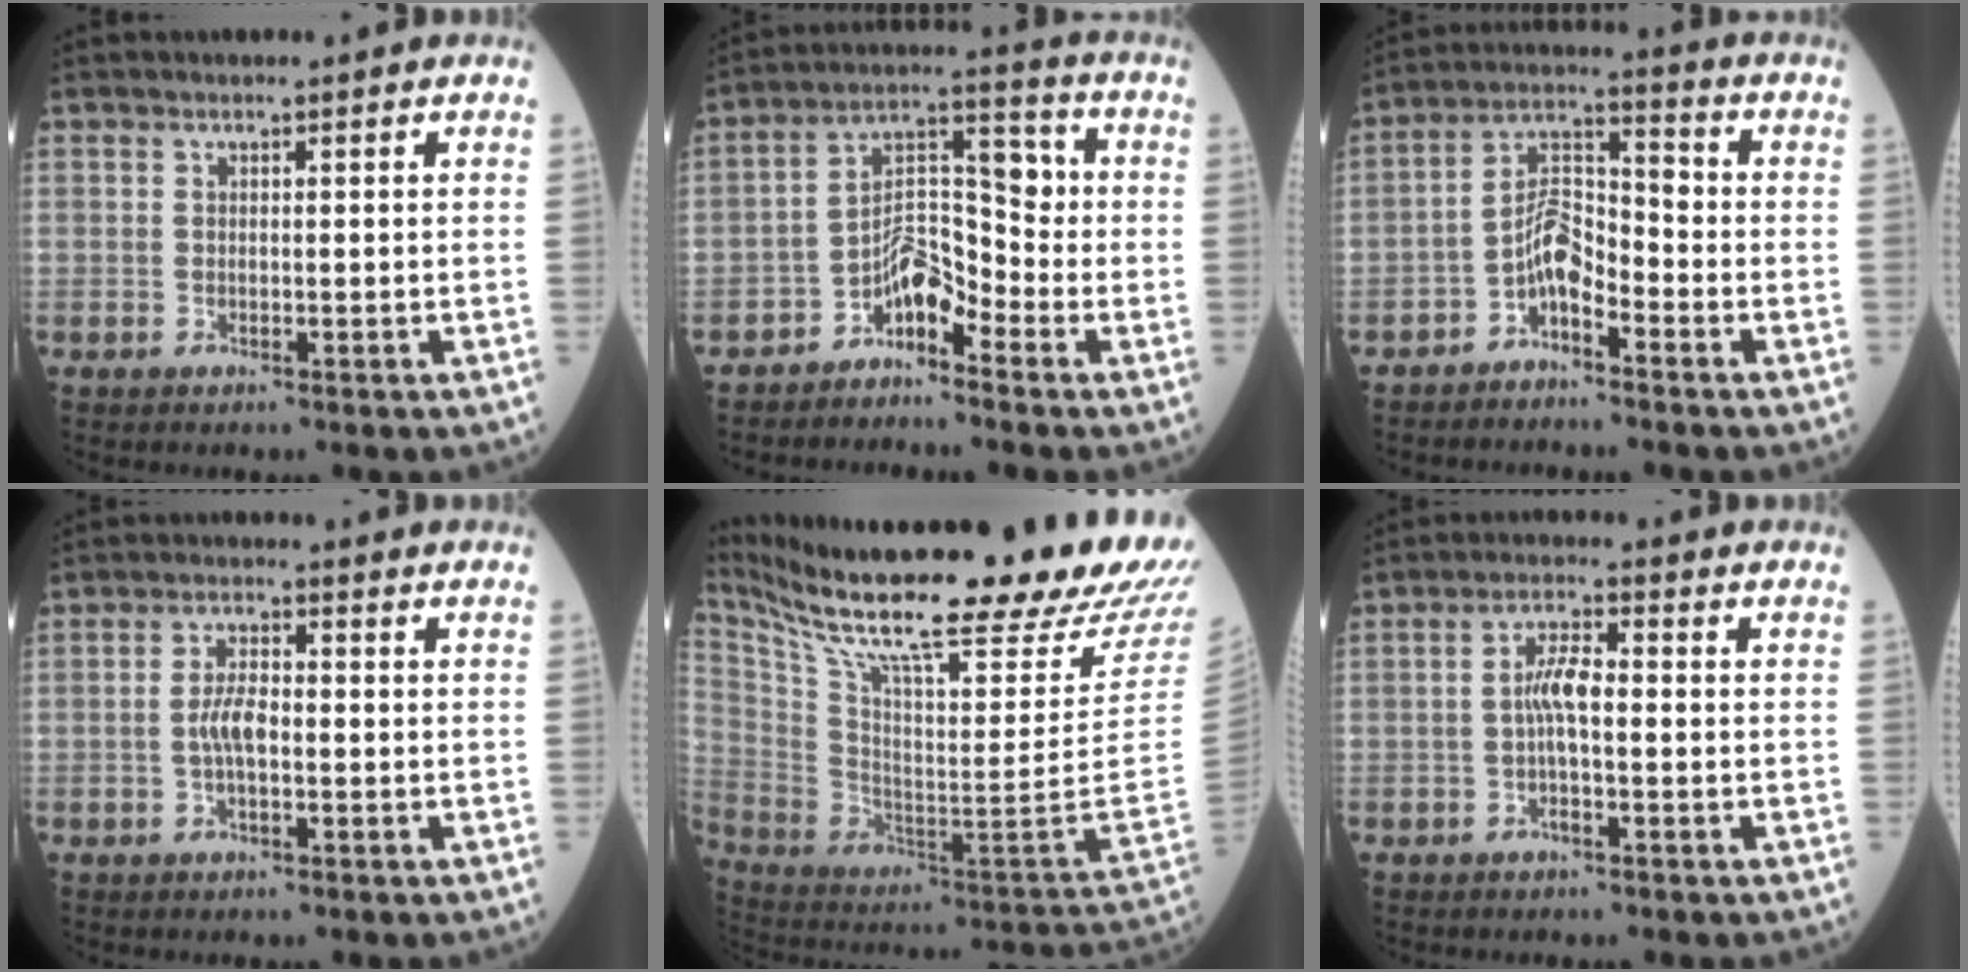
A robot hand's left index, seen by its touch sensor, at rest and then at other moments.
{"total": 6.4, "force": [-3.8, 3.2, 4.1], "torque": [-0.069, 0.025, -0.073]}
{"total": 6.0, "force": [-3.3, 2.4, 4.4], "torque": [-0.085, 0.021, -0.066]}
{"total": 3.8, "force": [-0.7, 1.3, 3.5], "torque": [-0.074, 0.004, -0.013]}
{"total": 35.1, "force": [29.0, 3.2, 19.5], "torque": [-0.360, -0.102, 0.419]}
{"total": 4.7, "force": [-0.5, 1.1, 4.5], "torque": [-0.093, 0.008, -0.013]}